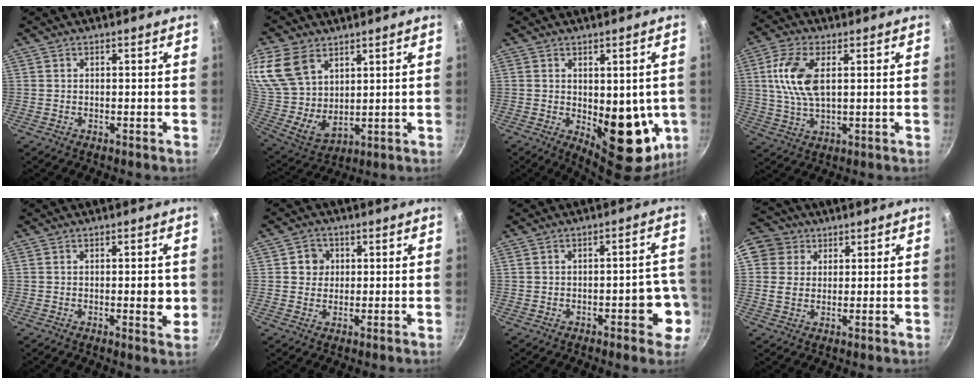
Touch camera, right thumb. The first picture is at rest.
{"total": 18.3, "force": [9.2, 11.7, 10.6], "torque": [-0.230, -0.021, 0.200]}
{"total": 15.6, "force": [-1.9, 8.0, 13.3], "torque": [-0.120, -0.028, -0.010]}
{"total": 10.2, "force": [2.2, 5.0, 8.6], "torque": [-0.171, 0.004, 0.041]}
{"total": 4.6, "force": [-0.3, 1.5, 4.3], "torque": [-0.051, -0.006, -0.005]}
{"total": 4.0, "force": [0.7, 3.8, 1.0], "torque": [0.013, 0.004, 0.006]}
{"total": 8.0, "force": [-2.7, 3.6, 6.6], "torque": [-0.046, 0.031, -0.032]}
{"total": 10.5, "force": [4.0, 8.9, 3.8], "torque": [-0.066, 0.010, 0.063]}